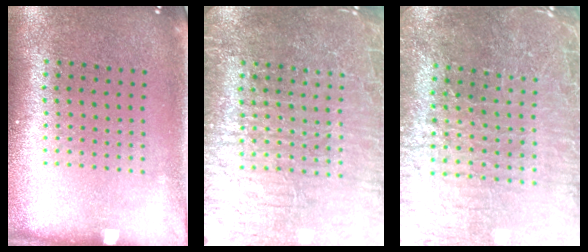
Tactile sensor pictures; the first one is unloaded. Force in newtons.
{"total": 7.1, "press": 7.1, "slide": 0.9}
{"total": 3.8, "press": 3.7, "slide": 0.6}